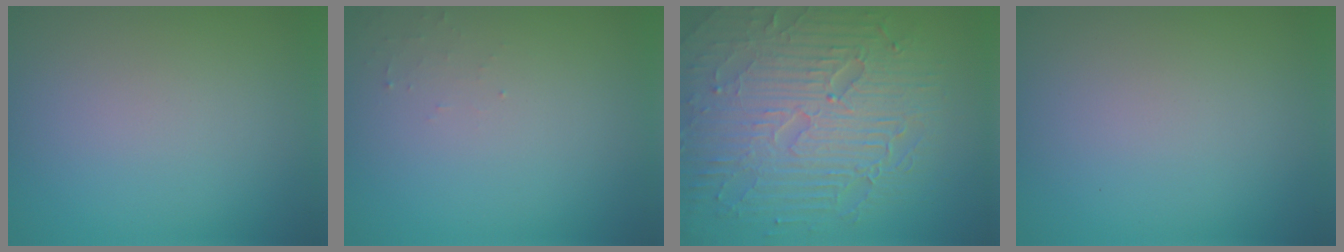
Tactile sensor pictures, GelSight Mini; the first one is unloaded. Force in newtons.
{"total": 0.7, "press": 0.7, "slide": 0.2}
{"total": 10.1, "press": 6.5, "slide": 7.7}
{"total": 0.0}